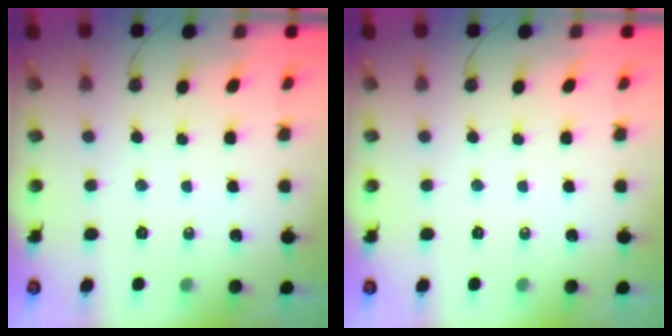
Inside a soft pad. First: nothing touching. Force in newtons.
{"total": 0.0}